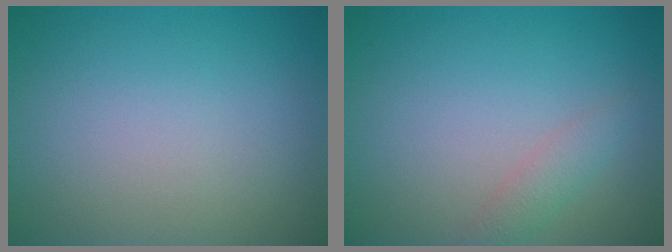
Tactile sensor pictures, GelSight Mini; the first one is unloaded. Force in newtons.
{"total": 1.5, "press": 1.5, "slide": 0.0}